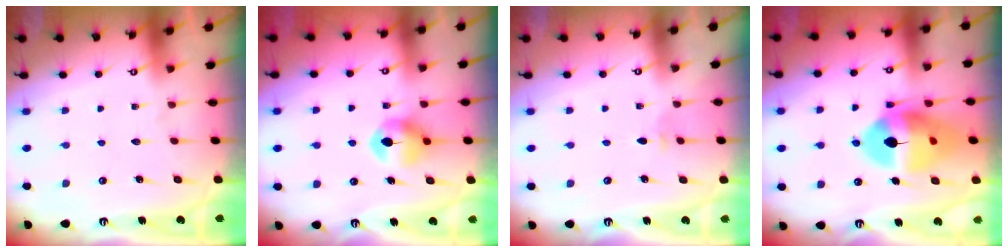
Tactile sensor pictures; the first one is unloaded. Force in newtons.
{"total": 8.4, "press": 8.4, "slide": 0.3}
{"total": 2.8, "press": 2.7, "slide": 0.7}
{"total": 17.2, "press": 17.1, "slide": 2.2}